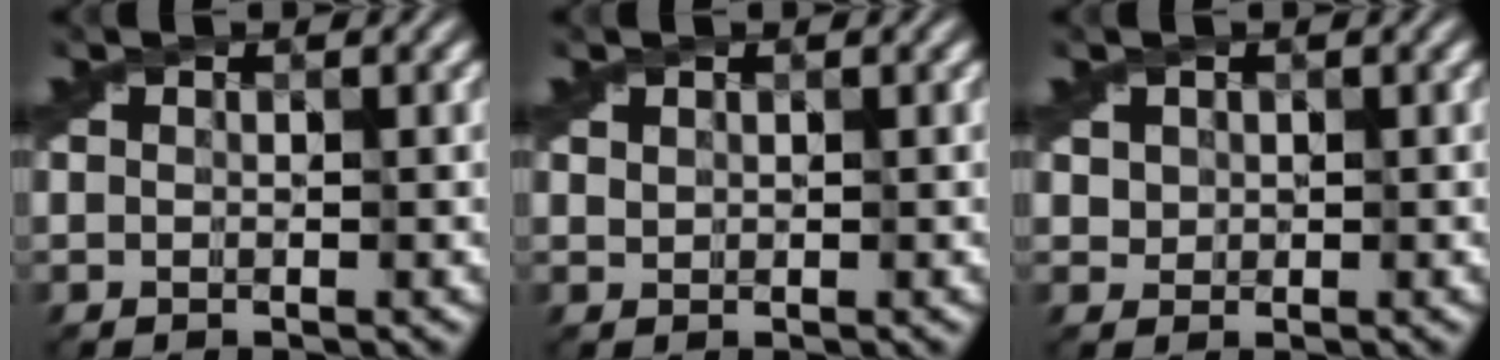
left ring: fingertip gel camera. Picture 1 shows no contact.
{"total": 0.6, "force": [0.4, 0.4, 0.3], "torque": [-0.008, 0.001, 0.009]}
{"total": 1.8, "force": [0.5, 1.5, 0.8], "torque": [-0.025, -0.005, 0.017]}